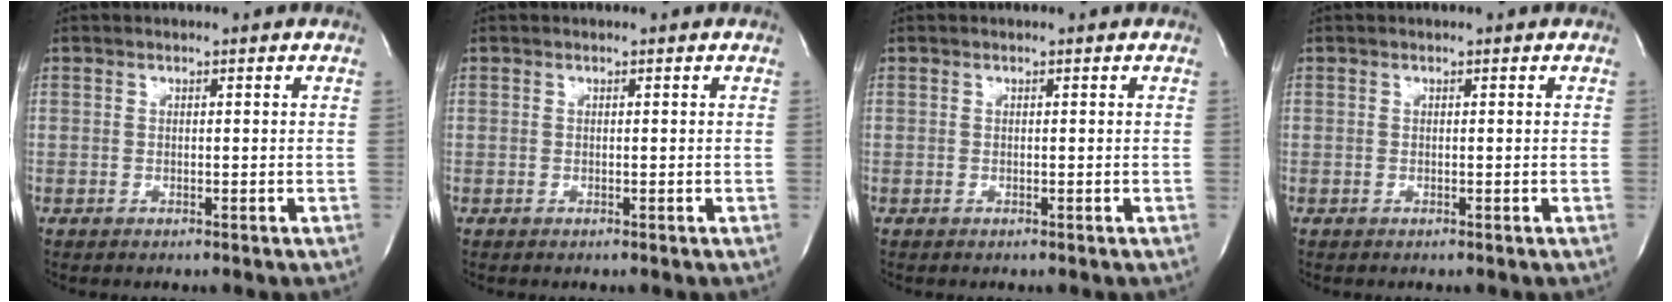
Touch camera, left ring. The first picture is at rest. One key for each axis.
{"total": 0.0}
{"total": 0.0}
{"total": 0.0}